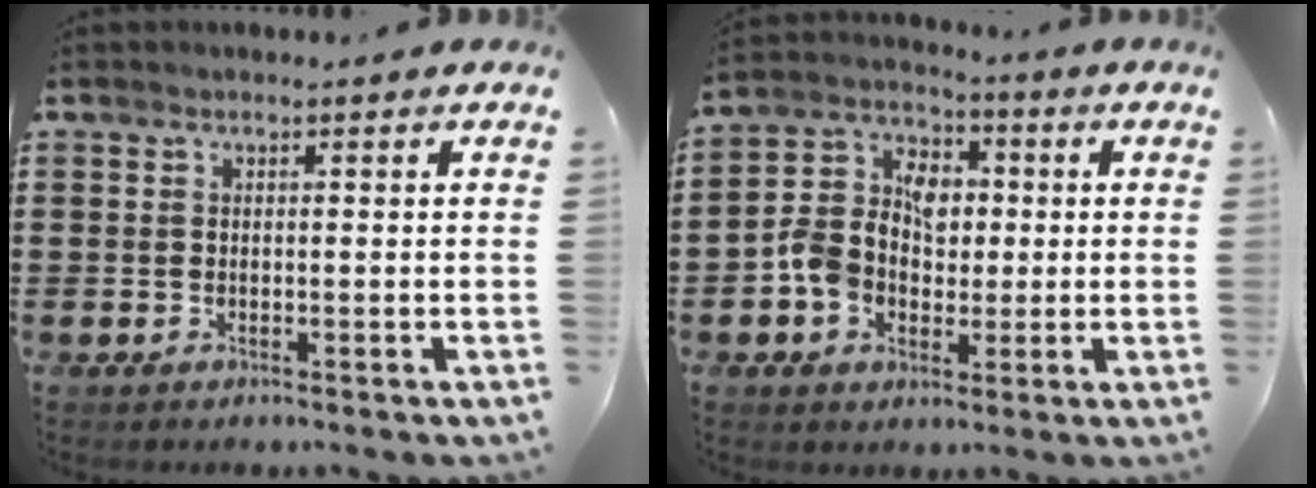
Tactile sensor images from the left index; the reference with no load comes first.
{"total": 8.1, "force": [-0.8, 6.7, 4.4], "torque": [-0.117, 0.020, -0.020]}